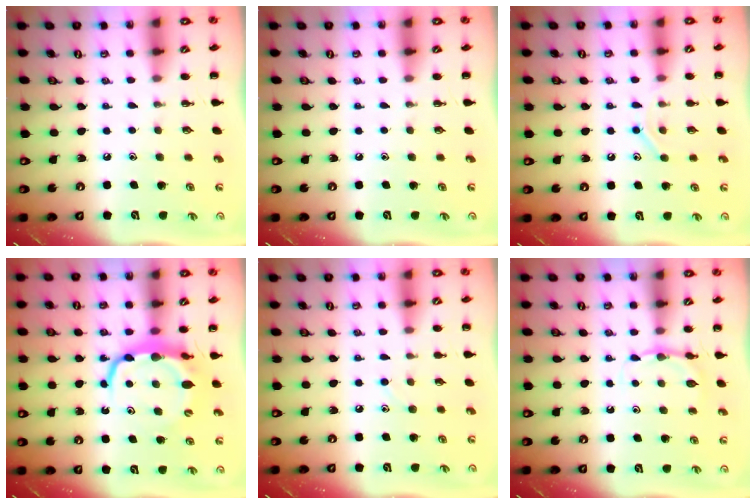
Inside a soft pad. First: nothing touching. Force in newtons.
{"total": 0.0}
{"total": 7.8, "press": 7.8, "slide": 1.1}
{"total": 8.1, "press": 8.0, "slide": 1.2}
{"total": 5.8, "press": 5.3, "slide": 2.3}
{"total": 4.4, "press": 4.1, "slide": 1.6}